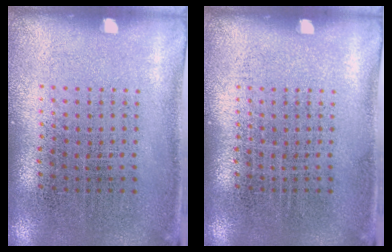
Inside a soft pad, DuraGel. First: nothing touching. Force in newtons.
{"total": 0.0}